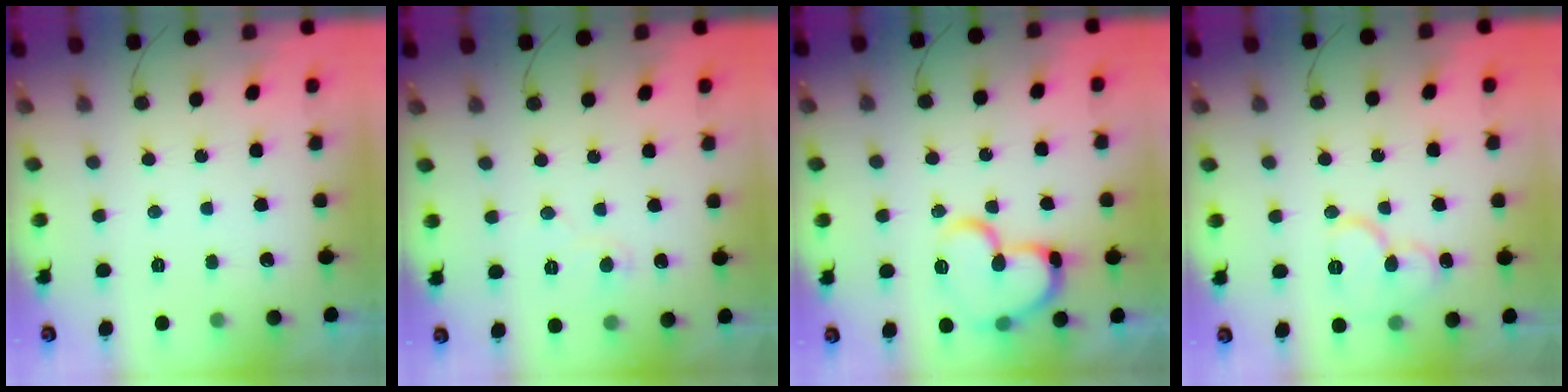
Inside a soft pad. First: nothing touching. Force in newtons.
{"total": 6.4, "press": 6.4, "slide": 0.5}
{"total": 17.1, "press": 17.0, "slide": 1.6}
{"total": 10.3, "press": 10.2, "slide": 1.2}